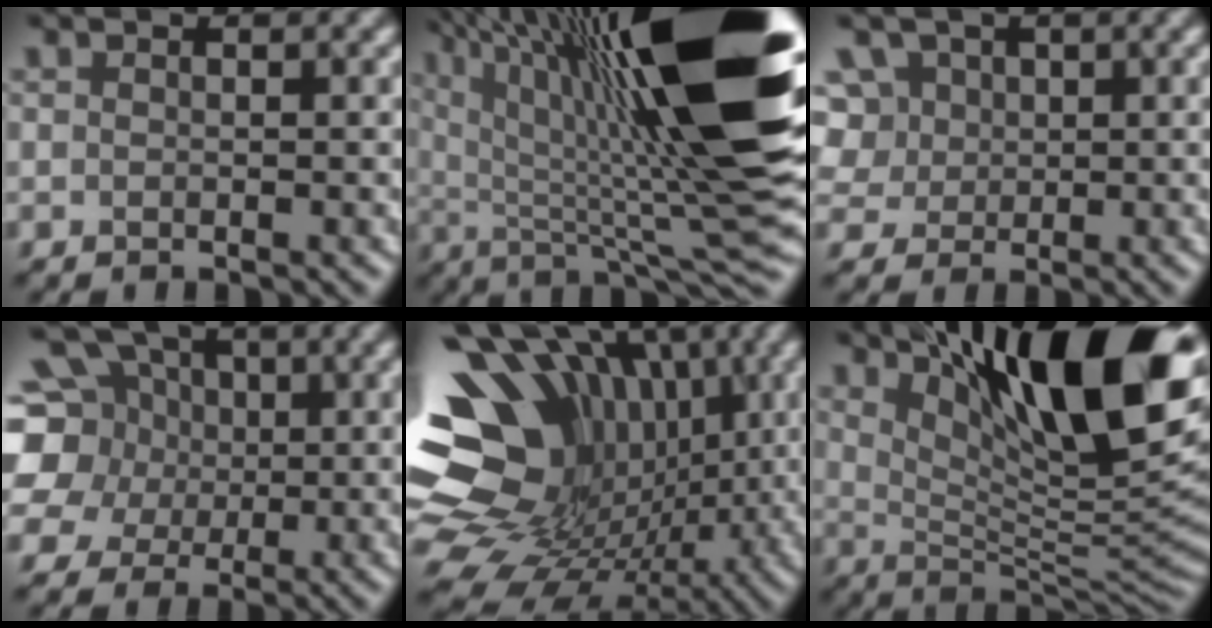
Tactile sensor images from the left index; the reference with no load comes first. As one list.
[{"total": 20.6, "force": [6.8, 4.7, 18.9], "torque": [-0.281, 0.028, 0.118]}, {"total": 7.5, "force": [3.3, 5.9, 3.3], "torque": [-0.071, 0.023, 0.035]}, {"total": 12.5, "force": [3.2, 10.4, 6.2], "torque": [-0.147, 0.037, 0.028]}, {"total": 16.6, "force": [1.1, 12.8, 10.4], "torque": [-0.182, -0.001, 0.033]}, {"total": 16.3, "force": [7.2, 5.6, 13.6], "torque": [-0.200, 0.014, 0.117]}]